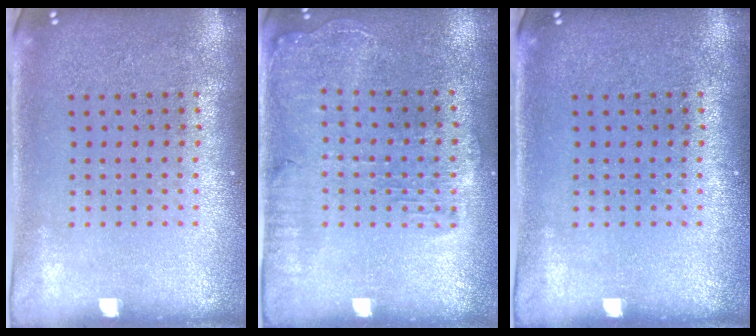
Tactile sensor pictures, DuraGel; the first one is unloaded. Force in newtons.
{"total": 1.4, "press": 1.4, "slide": 0.3}
{"total": 0.0}